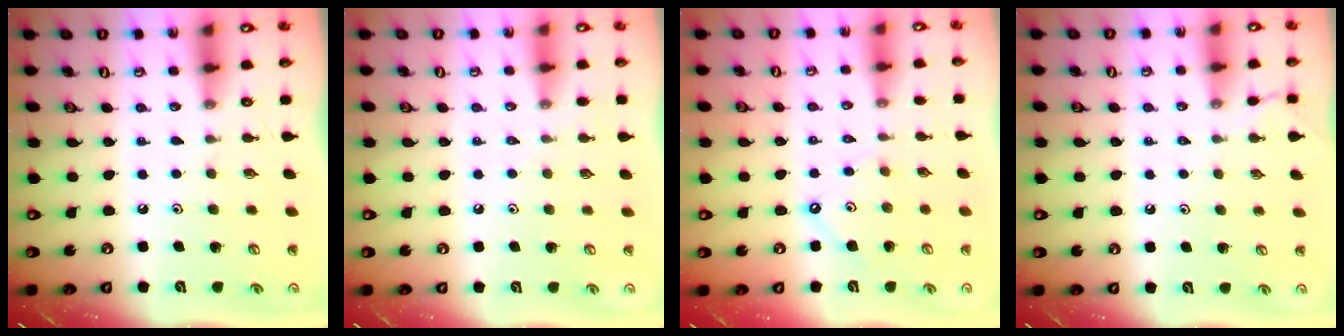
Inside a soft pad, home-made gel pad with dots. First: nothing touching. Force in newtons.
{"total": 3.8, "press": 3.8, "slide": 0.5}
{"total": 3.4, "press": 3.3, "slide": 0.5}
{"total": 1.8, "press": 1.8, "slide": 0.3}